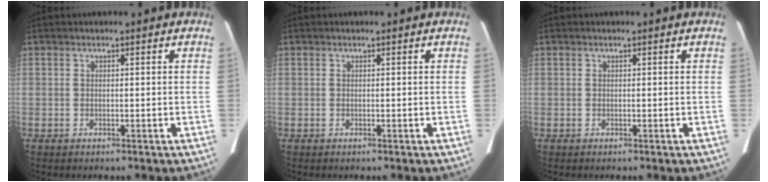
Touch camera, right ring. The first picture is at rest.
{"total": 0.0}
{"total": 0.0}